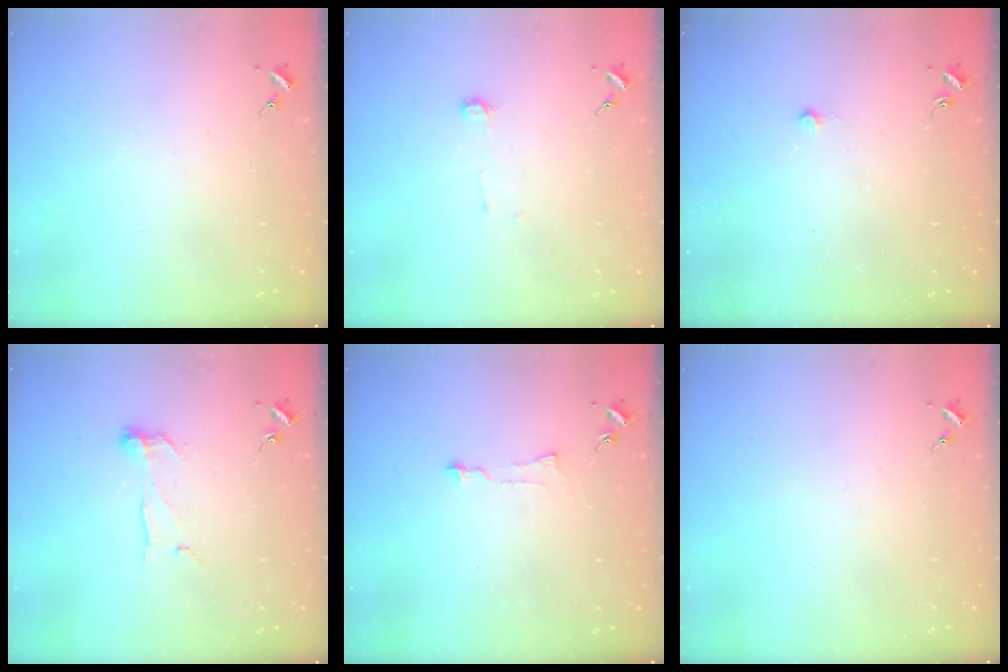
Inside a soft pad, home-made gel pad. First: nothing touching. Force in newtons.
{"total": 4.0, "press": 4.0, "slide": 0.4}
{"total": 5.9, "press": 5.9, "slide": 0.4}
{"total": 7.9, "press": 7.8, "slide": 0.3}
{"total": 3.9, "press": 3.8, "slide": 0.3}
{"total": 0.0}